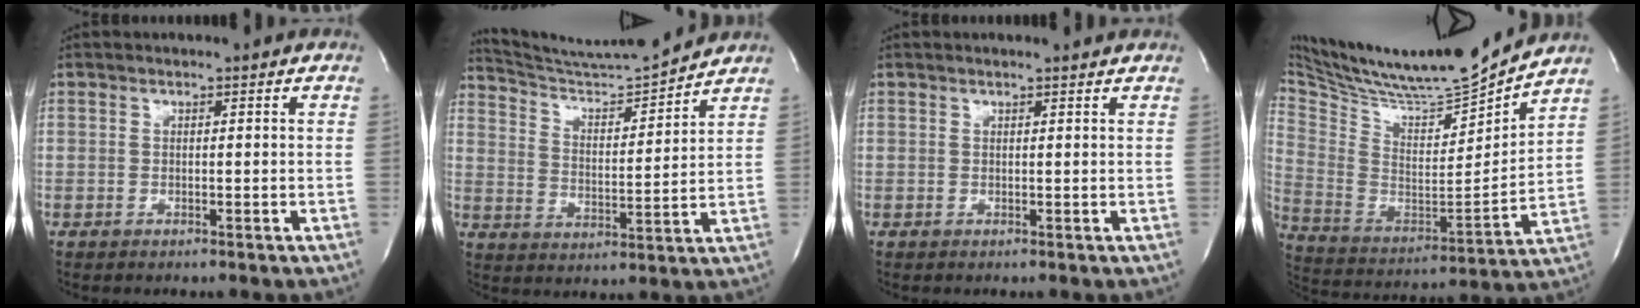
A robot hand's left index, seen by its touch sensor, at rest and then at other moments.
{"total": 11.9, "force": [11.7, -1.0, 1.8], "torque": [-0.041, -0.007, 0.202]}
{"total": 2.6, "force": [2.5, 0.0, 0.6], "torque": [-0.014, 0.008, 0.024]}
{"total": 23.0, "force": [20.9, 1.9, 9.5], "torque": [-0.187, -0.037, 0.343]}